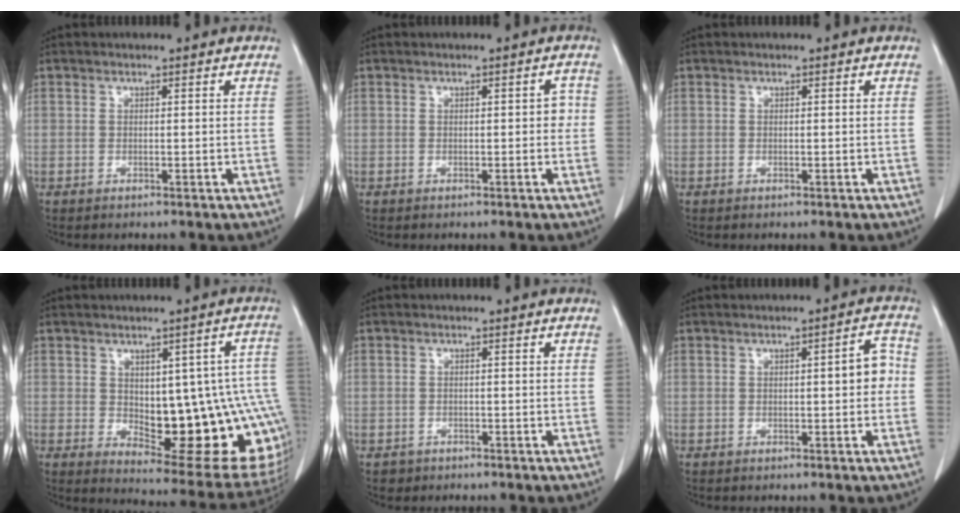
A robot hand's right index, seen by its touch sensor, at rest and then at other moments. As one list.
[{"total": 1.6, "force": [-0.1, 0.9, 1.3], "torque": [-0.008, 0.010, -0.002]}, {"total": 0.0}, {"total": 19.8, "force": [-2.0, 6.9, 18.5], "torque": [-0.162, 0.016, 0.005]}, {"total": 1.5, "force": [-0.9, 1.2, -0.1], "torque": [-0.005, 0.005, -0.015]}, {"total": 3.9, "force": [-0.1, 1.1, 3.7], "torque": [-0.041, 0.013, -0.005]}]